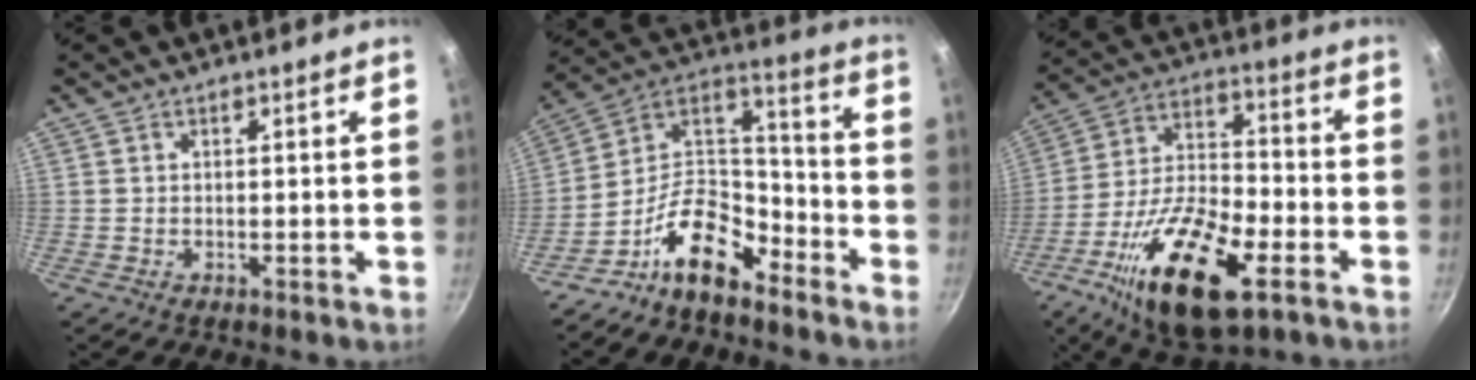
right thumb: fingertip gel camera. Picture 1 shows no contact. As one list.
[{"total": 13.9, "force": [-9.2, 6.7, 8.0], "torque": [-0.118, 0.099, -0.186]}, {"total": 21.5, "force": [-9.4, 8.8, 17.1], "torque": [-0.304, 0.026, -0.170]}]